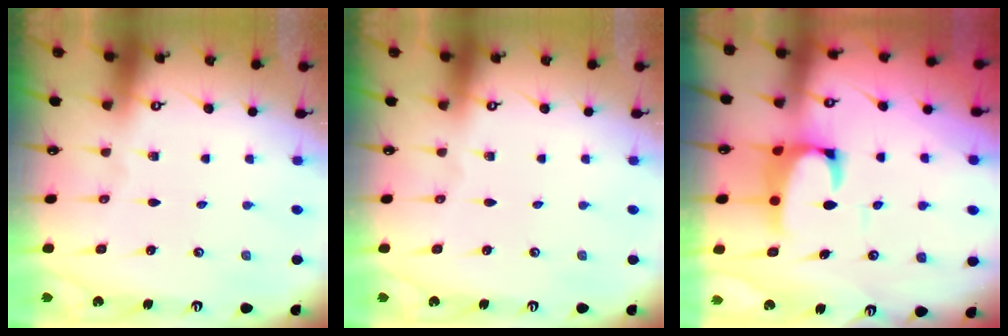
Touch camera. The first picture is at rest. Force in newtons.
{"total": 0.0}
{"total": 3.7, "press": 3.6, "slide": 1.0}